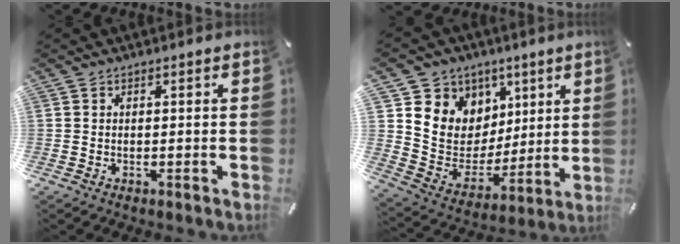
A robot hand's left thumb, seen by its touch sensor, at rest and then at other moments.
{"total": 10.7, "force": [3.1, 10.3, 0.2], "torque": [-0.009, -0.046, 0.071]}